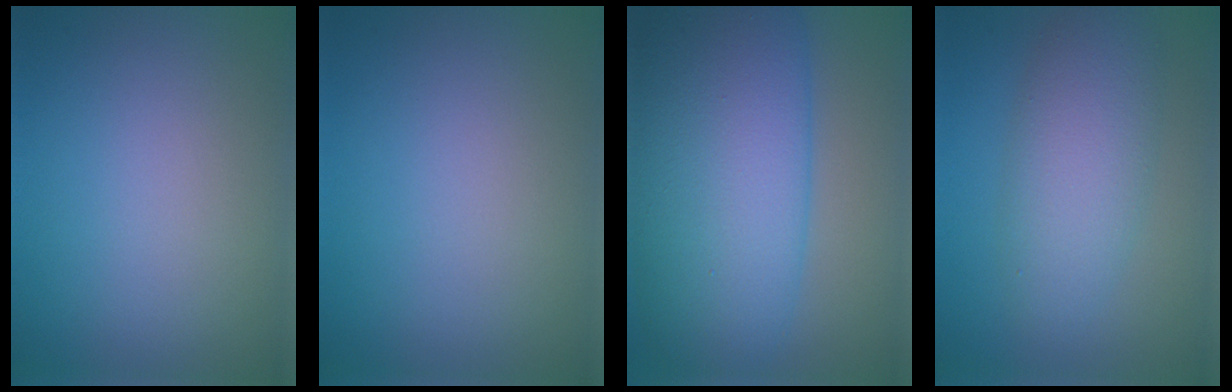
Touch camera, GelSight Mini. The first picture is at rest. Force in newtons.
{"total": 0.0}
{"total": 14.1, "press": 14.1, "slide": 0.4}
{"total": 5.3, "press": 5.3, "slide": 0.3}